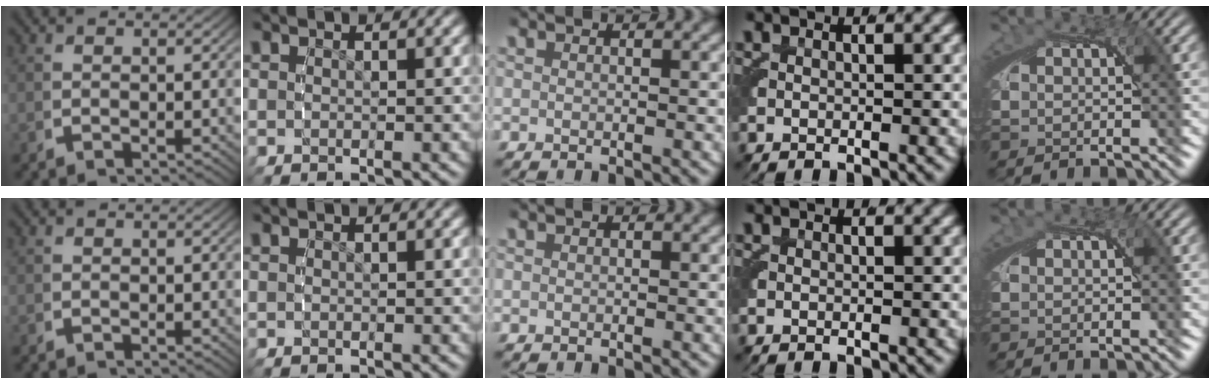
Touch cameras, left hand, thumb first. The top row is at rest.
{}